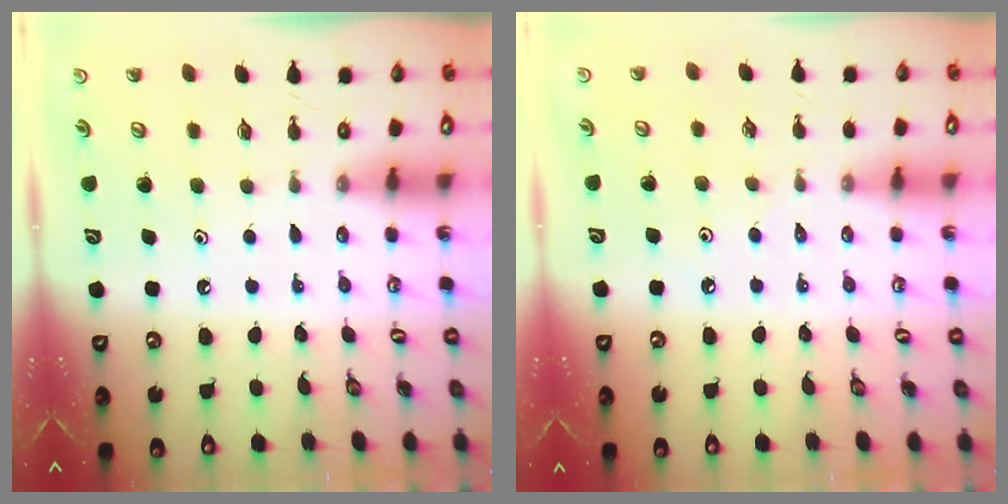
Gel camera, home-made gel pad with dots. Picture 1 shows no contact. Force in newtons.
{"total": 2.3, "press": 2.3, "slide": 0.4}